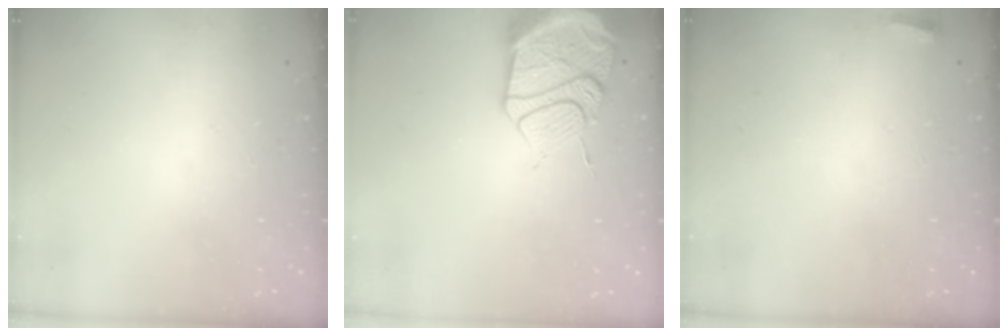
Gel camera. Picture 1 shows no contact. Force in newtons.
{"total": 17.2, "press": 17.1, "slide": 1.7}
{"total": 2.7, "press": 2.6, "slide": 0.9}